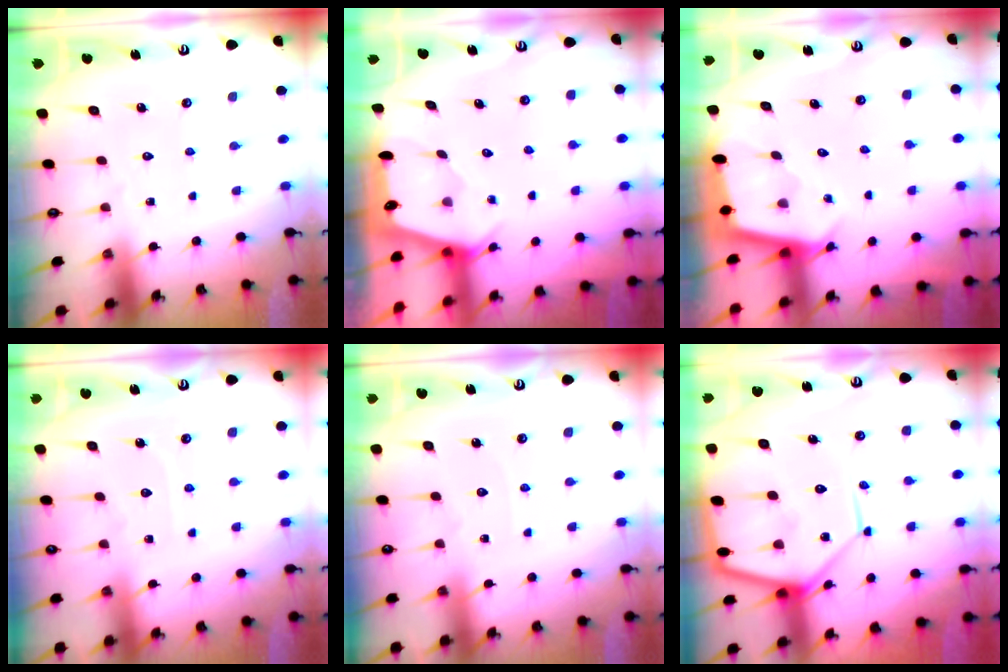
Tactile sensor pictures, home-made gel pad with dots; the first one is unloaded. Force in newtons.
{"total": 2.3, "press": 2.2, "slide": 0.3}
{"total": 2.2, "press": 2.2, "slide": 0.2}
{"total": 4.9, "press": 4.8, "slide": 0.5}
{"total": 2.9, "press": 2.9, "slide": 0.4}
{"total": 15.3, "press": 15.3, "slide": 1.3}